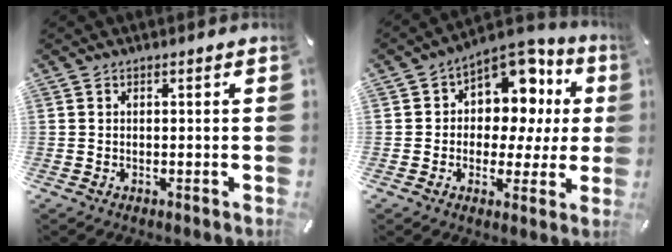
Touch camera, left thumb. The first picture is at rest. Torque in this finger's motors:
{"motor_torque": [0.53, 0.42, 0.50, 0.21, 0.11]}